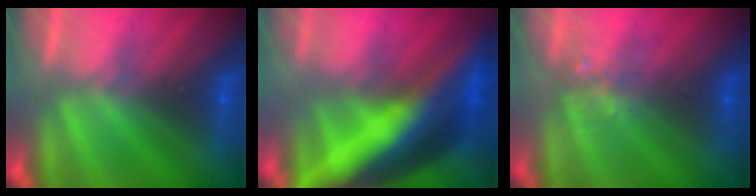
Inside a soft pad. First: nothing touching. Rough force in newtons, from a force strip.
{"total": 5.9}
{"total": 2.3}